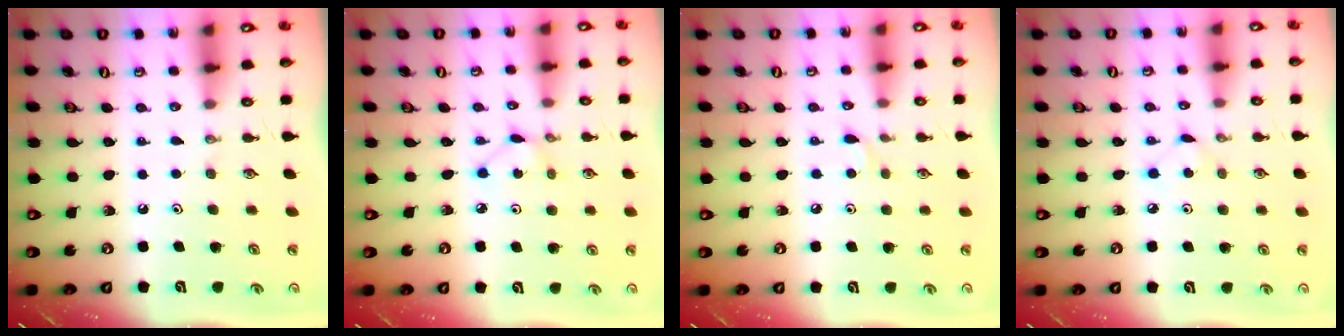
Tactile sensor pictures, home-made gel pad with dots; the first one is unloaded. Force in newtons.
{"total": 2.1, "press": 2.1, "slide": 0.1}
{"total": 4.5, "press": 4.4, "slide": 0.6}
{"total": 2.8, "press": 2.8, "slide": 0.4}